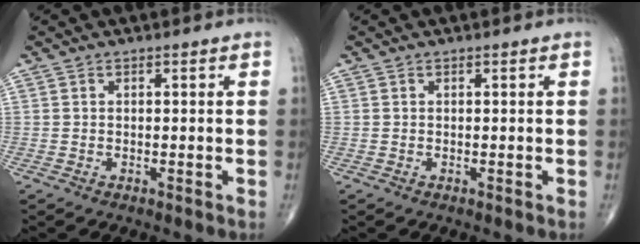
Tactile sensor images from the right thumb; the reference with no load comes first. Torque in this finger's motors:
{"motor_torque": [0.01, 0.01, 0.00, 0.00, 0.00]}